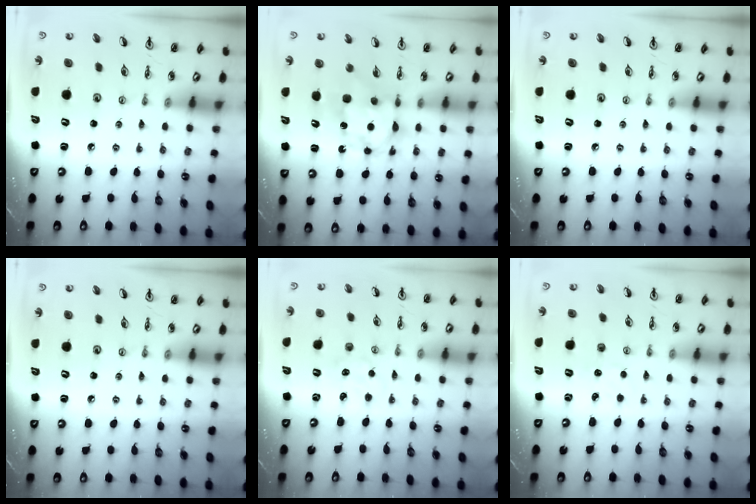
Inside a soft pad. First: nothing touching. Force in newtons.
{"total": 6.7, "press": 6.7, "slide": 0.4}
{"total": 0.0}
{"total": 0.0}
{"total": 0.5, "press": 0.5, "slide": 0.1}
{"total": 1.2, "press": 1.1, "slide": 0.2}